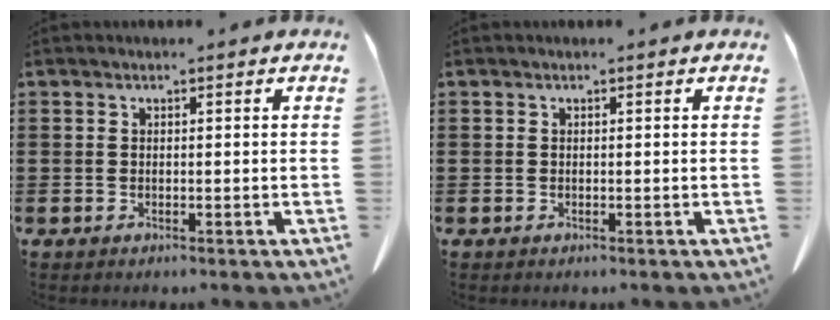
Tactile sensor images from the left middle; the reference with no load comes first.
{"total": 0.0}